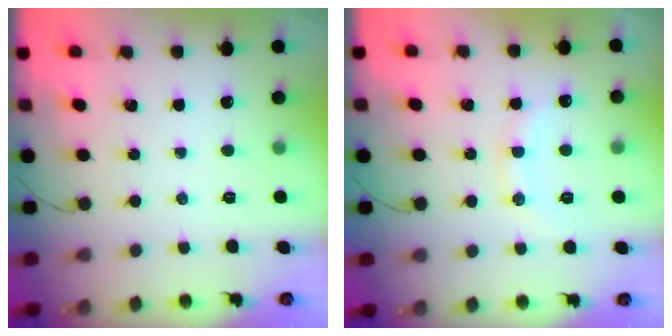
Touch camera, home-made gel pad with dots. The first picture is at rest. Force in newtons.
{"total": 10.9, "press": 10.8, "slide": 0.9}